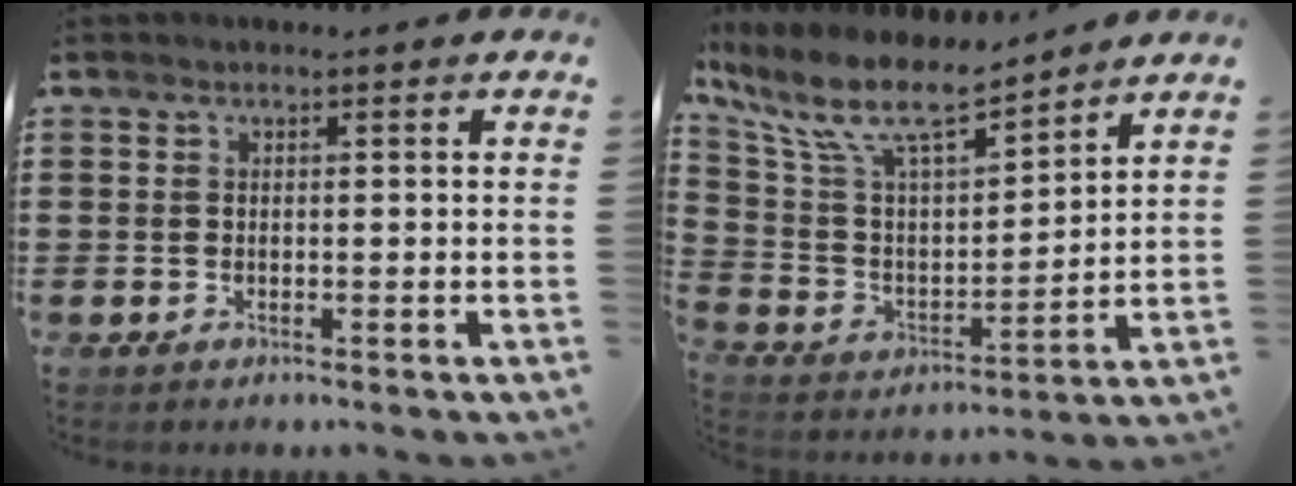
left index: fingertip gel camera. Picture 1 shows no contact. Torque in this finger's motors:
{"motor_torque": [0.46, -0.51, 1.05, 0.21]}